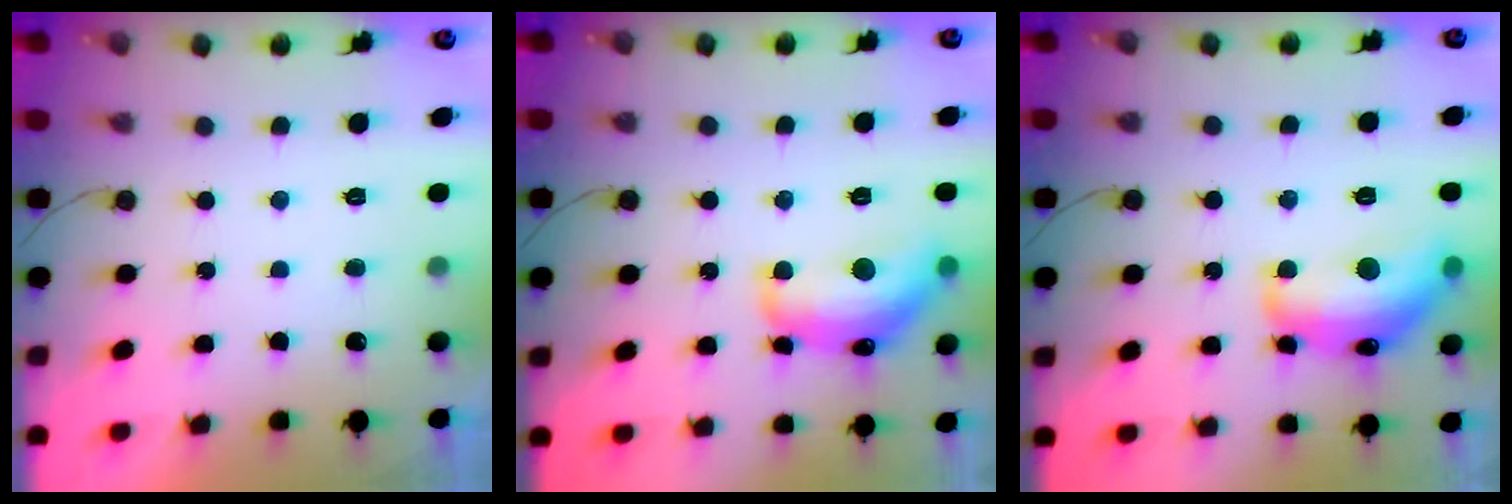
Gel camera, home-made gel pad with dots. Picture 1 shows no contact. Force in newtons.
{"total": 18.4, "press": 18.4, "slide": 0.9}
{"total": 17.9, "press": 17.9, "slide": 0.9}